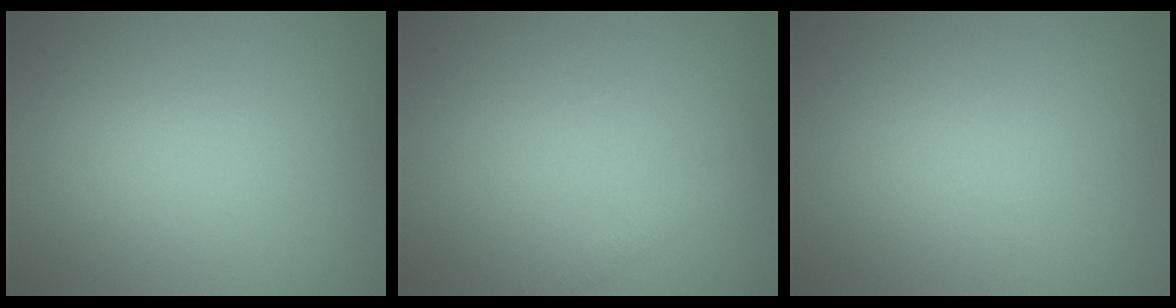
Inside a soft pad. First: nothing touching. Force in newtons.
{"total": 1.0, "press": 1.0, "slide": 0.0}
{"total": 0.0}